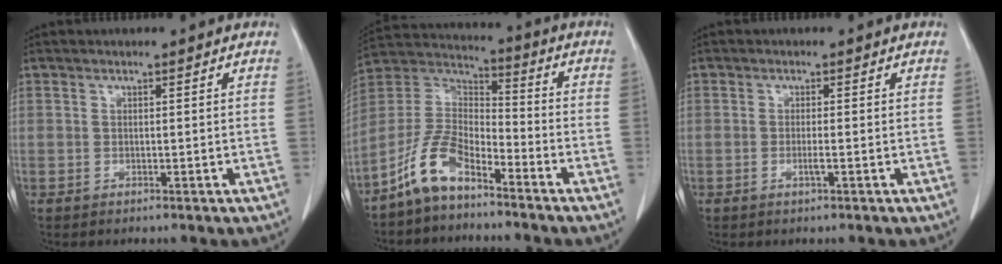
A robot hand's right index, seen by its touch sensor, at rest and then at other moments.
{"total": 9.9, "force": [-6.9, 3.9, 5.9], "torque": [-0.137, 0.018, -0.142]}
{"total": 1.2, "force": [-0.4, -0.1, 1.1], "torque": [-0.024, -0.001, -0.008]}